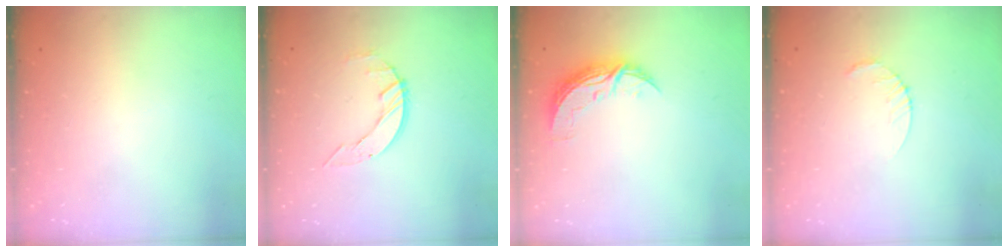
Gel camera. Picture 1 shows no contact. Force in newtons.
{"total": 3.6, "press": 3.6, "slide": 0.4}
{"total": 9.2, "press": 9.2, "slide": 0.1}
{"total": 2.5, "press": 2.5, "slide": 0.3}